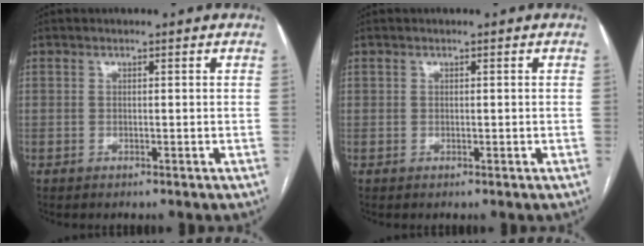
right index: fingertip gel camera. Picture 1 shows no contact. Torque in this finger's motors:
{"motor_torque": [-0.23, 0.14, -0.05, 0.01]}